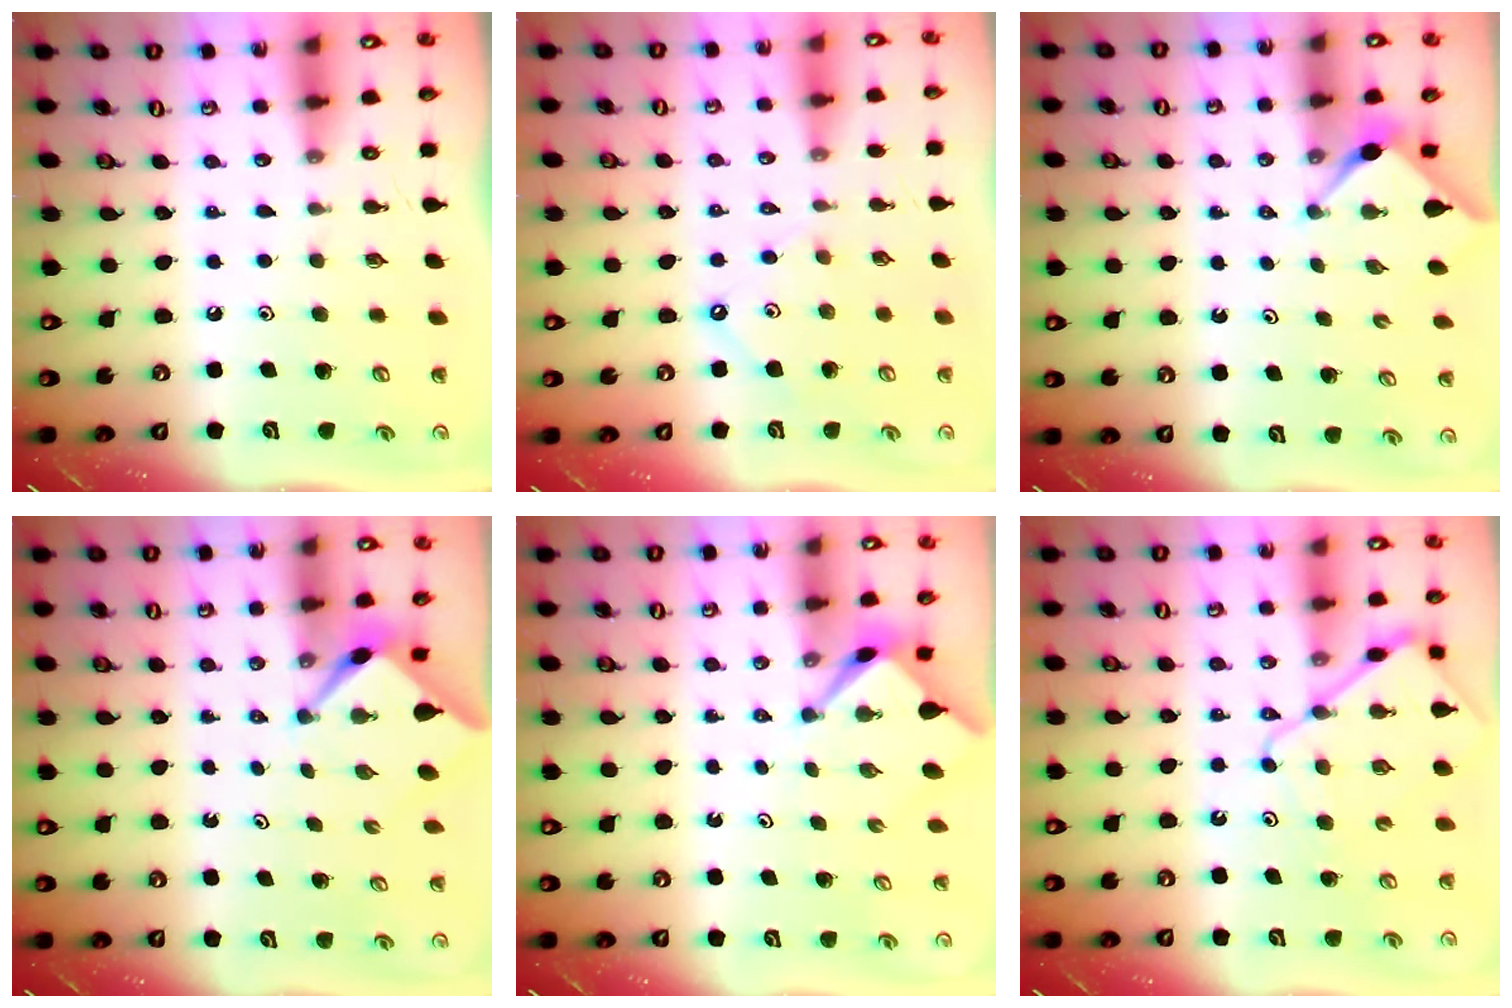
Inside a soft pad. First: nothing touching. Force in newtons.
{"total": 3.4, "press": 3.3, "slide": 0.5}
{"total": 3.0, "press": 3.0, "slide": 0.3}
{"total": 2.6, "press": 2.6, "slide": 0.3}
{"total": 2.8, "press": 2.8, "slide": 0.3}
{"total": 11.5, "press": 11.4, "slide": 1.3}